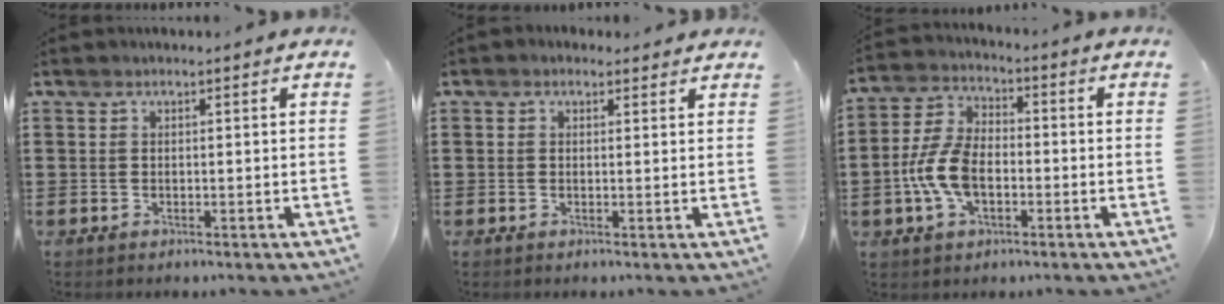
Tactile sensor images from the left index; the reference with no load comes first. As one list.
[{"total": 1.0, "force": [0.6, 0.8, 0.2], "torque": [-0.008, 0.007, 0.011]}, {"total": 8.8, "force": [-2.5, 5.7, 6.3], "torque": [-0.157, 0.008, -0.055]}]